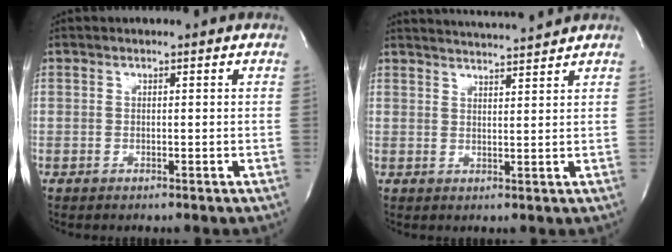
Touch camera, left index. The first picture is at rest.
{"total": 7.4, "force": [7.2, -1.0, 1.7], "torque": [-0.036, 0.005, 0.106]}